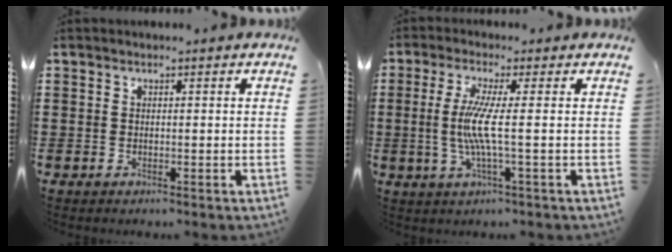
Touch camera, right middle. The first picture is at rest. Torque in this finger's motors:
{"motor_torque": [0.72, 0.10, 0.97, 0.21]}